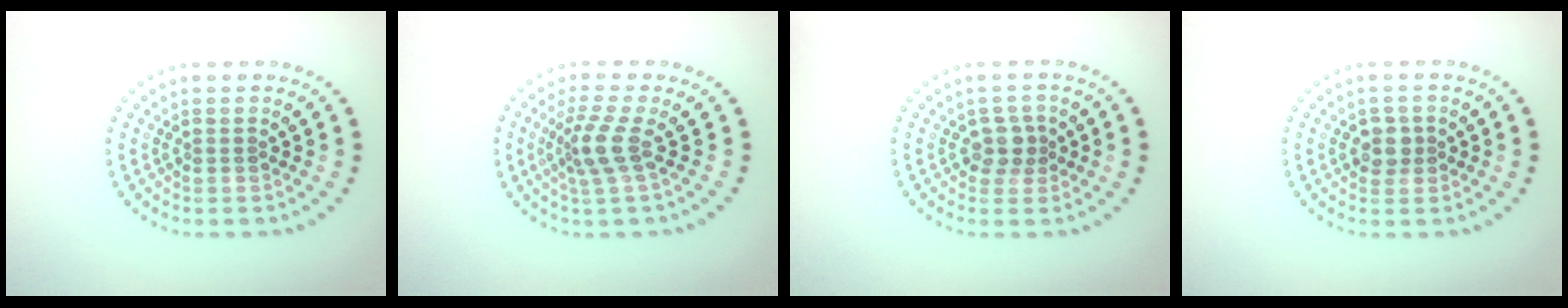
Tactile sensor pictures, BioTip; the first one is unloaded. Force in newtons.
{"total": 2.8, "press": 2.0, "slide": 2.0}
{"total": 2.1, "press": 1.8, "slide": 1.1}
{"total": 1.9, "press": 1.8, "slide": 0.7}